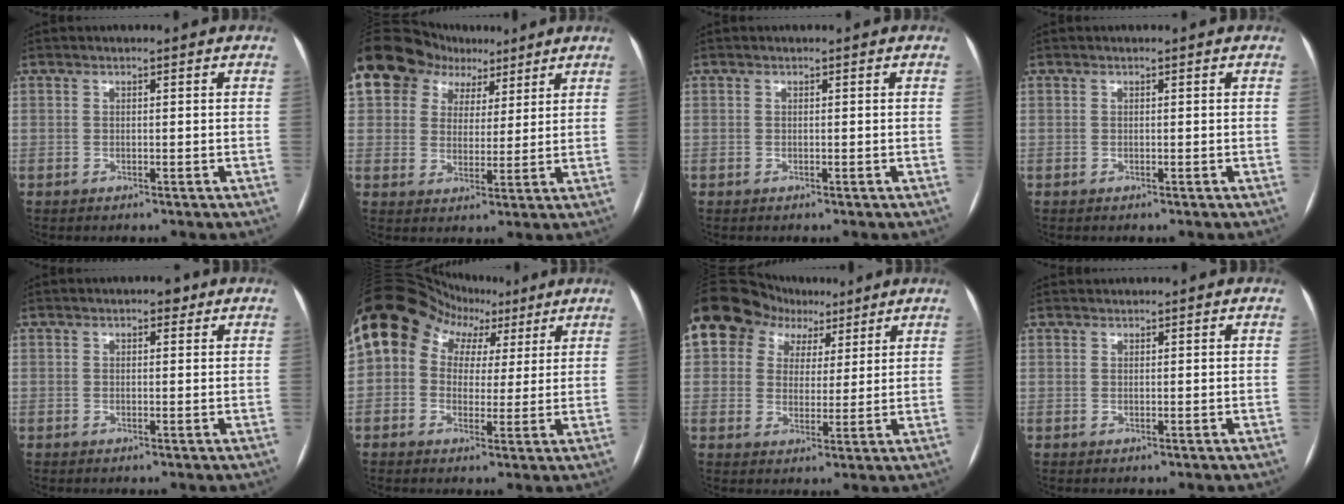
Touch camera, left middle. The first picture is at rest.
{"total": 15.8, "force": [9.4, 11.4, 5.5], "torque": [-0.146, 0.066, 0.168]}
{"total": 0.0}
{"total": 0.0}
{"total": 2.0, "force": [1.3, 0.9, 1.2], "torque": [-0.017, 0.008, 0.014]}
{"total": 12.2, "force": [5.3, 9.4, 5.6], "torque": [-0.095, 0.063, 0.083]}
{"total": 13.7, "force": [7.9, 10.2, 4.9], "torque": [-0.115, 0.062, 0.139]}
{"total": 1.7, "force": [0.4, -1.2, -1.2], "torque": [0.023, 0.006, 0.011]}